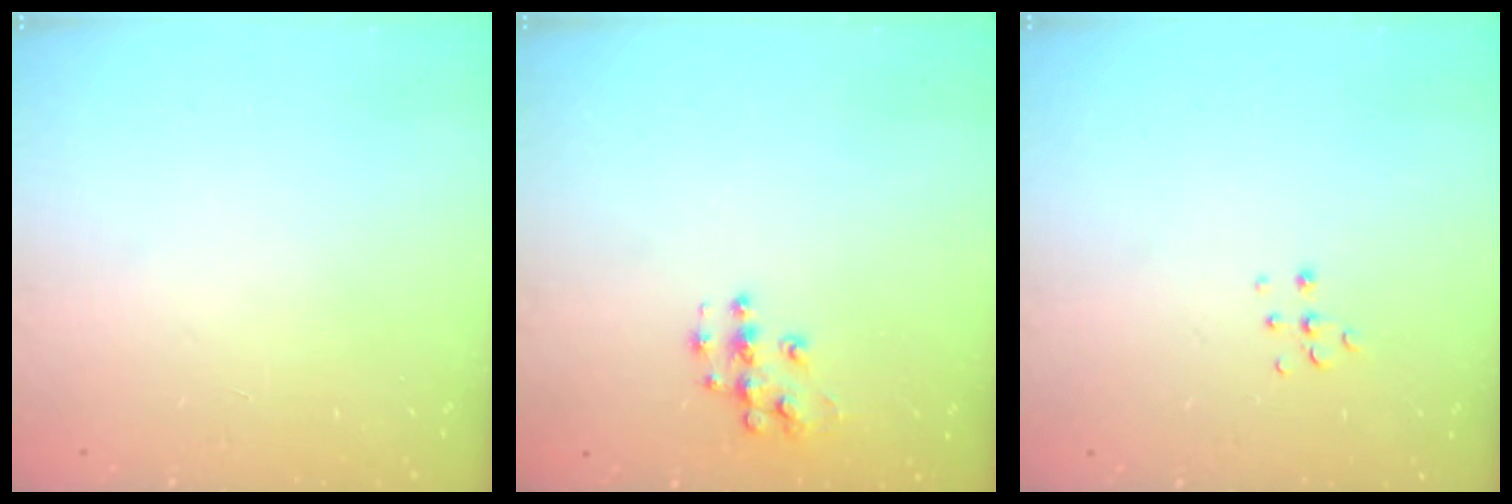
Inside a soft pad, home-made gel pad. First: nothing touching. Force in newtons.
{"total": 7.5, "press": 7.5, "slide": 0.4}
{"total": 4.4, "press": 4.4, "slide": 0.3}